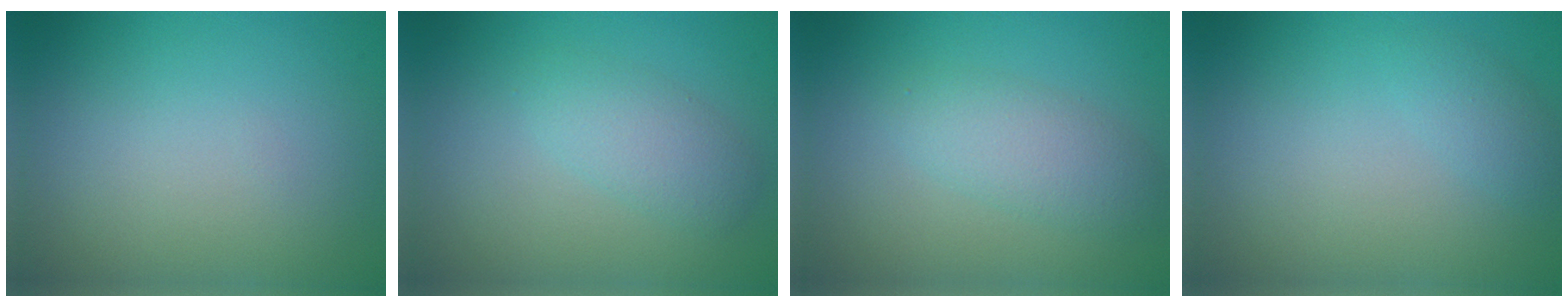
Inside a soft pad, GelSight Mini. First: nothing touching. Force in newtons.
{"total": 2.5, "press": 2.5, "slide": 0.1}
{"total": 2.8, "press": 2.8, "slide": 0.1}
{"total": 1.3, "press": 1.3, "slide": 0.1}